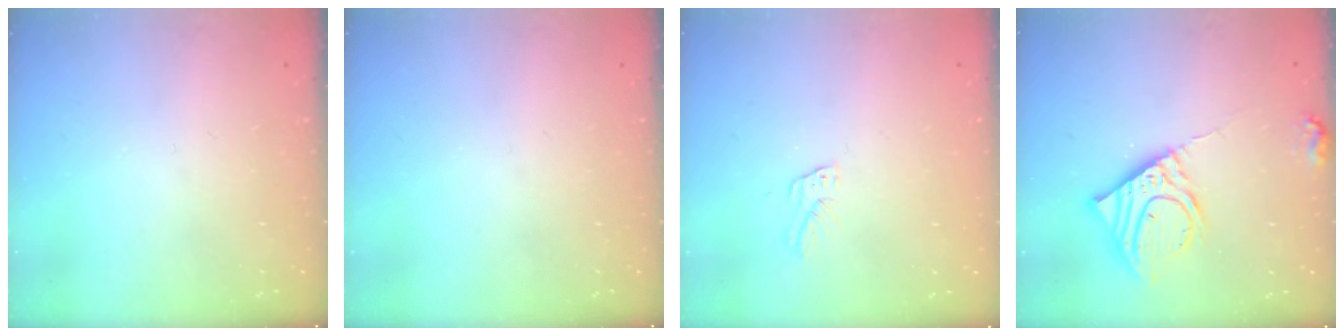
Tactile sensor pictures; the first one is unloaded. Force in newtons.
{"total": 0.0}
{"total": 5.6, "press": 5.6, "slide": 0.5}
{"total": 14.6, "press": 14.3, "slide": 2.7}